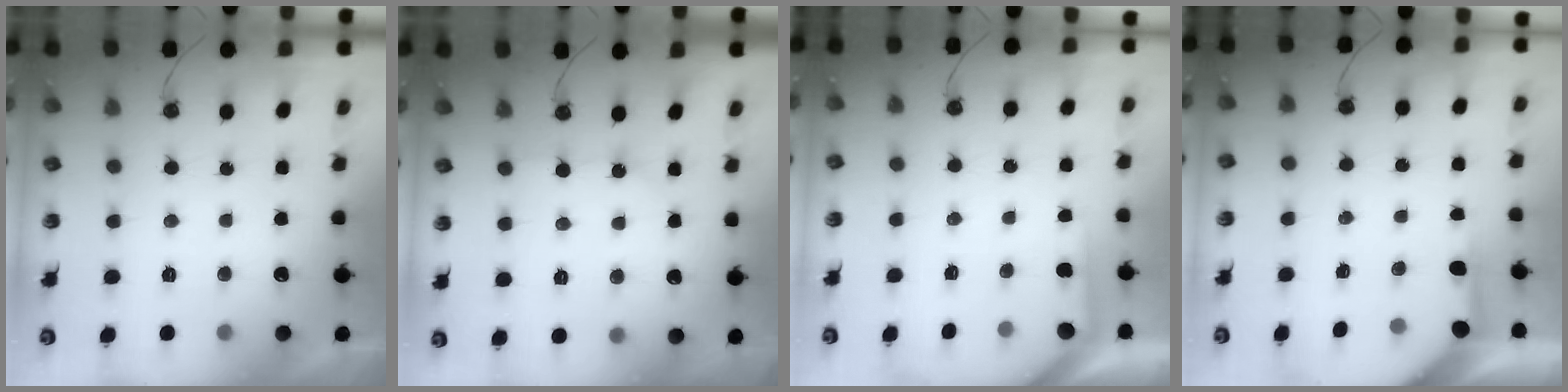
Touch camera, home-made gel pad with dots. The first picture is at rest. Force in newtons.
{"total": 3.7, "press": 3.6, "slide": 0.6}
{"total": 2.5, "press": 2.4, "slide": 0.4}
{"total": 3.8, "press": 3.7, "slide": 0.4}